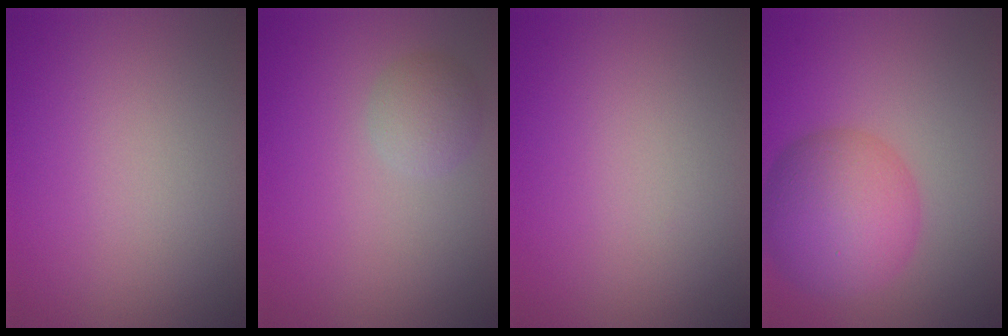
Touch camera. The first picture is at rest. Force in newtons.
{"total": 2.0, "press": 2.0, "slide": 0.1}
{"total": 0.0}
{"total": 7.1, "press": 7.1, "slide": 0.2}